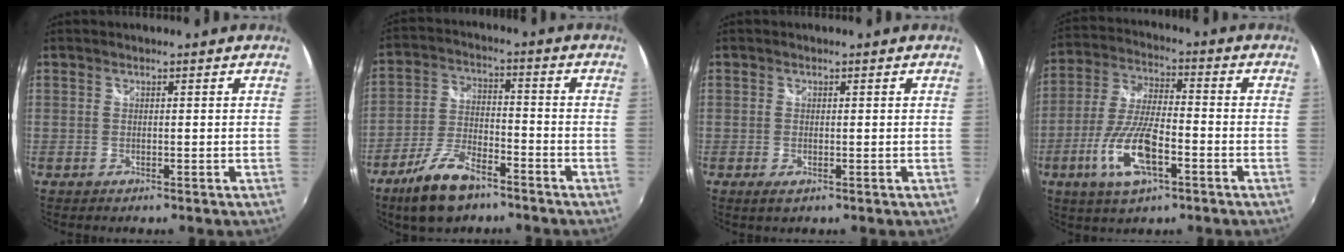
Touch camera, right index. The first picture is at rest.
{"total": 11.5, "force": [-8.0, 4.6, 6.9], "torque": [-0.152, -0.005, -0.146]}
{"total": 1.1, "force": [-0.3, 0.5, 0.9], "torque": [-0.017, -0.002, -0.005]}
{"total": 13.0, "force": [-5.4, 4.1, 11.1], "torque": [-0.236, -0.006, -0.100]}